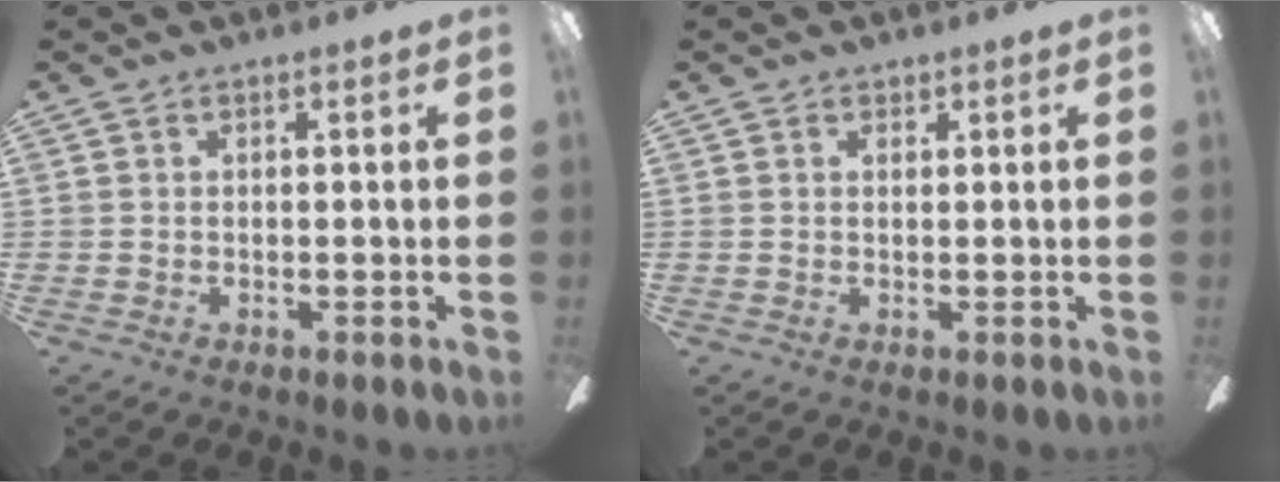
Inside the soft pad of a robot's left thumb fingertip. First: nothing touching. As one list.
[{"total": 0.7, "force": [0.6, 0.4, 0.1], "torque": [-0.001, 0.001, 0.012]}]